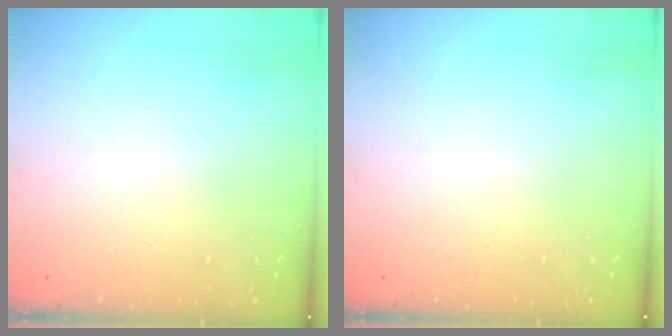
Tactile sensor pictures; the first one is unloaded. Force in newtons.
{"total": 0.0}